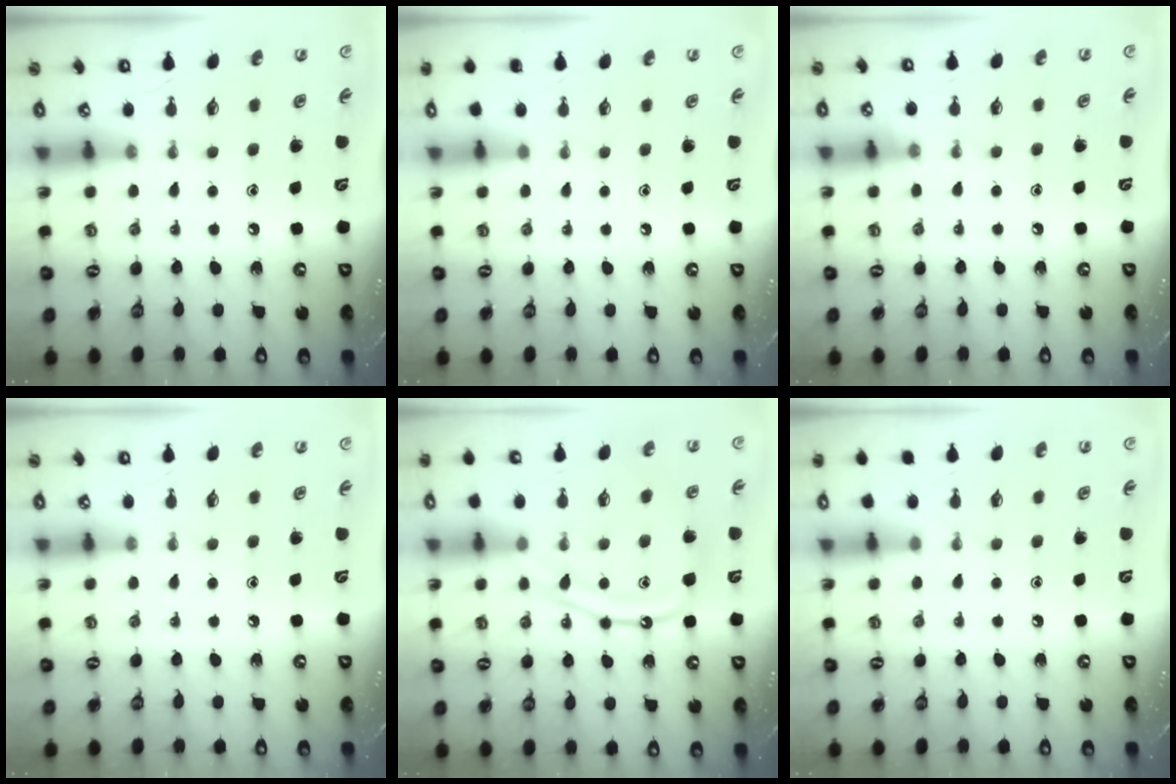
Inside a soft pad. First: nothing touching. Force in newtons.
{"total": 0.0}
{"total": 2.9, "press": 2.9, "slide": 0.4}
{"total": 0.0}
{"total": 11.4, "press": 11.3, "slide": 1.2}
{"total": 2.3, "press": 2.3, "slide": 0.4}